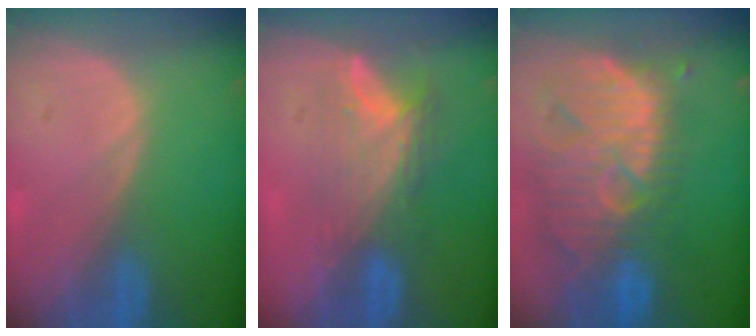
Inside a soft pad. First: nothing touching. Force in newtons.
{"total": 8.2, "press": 6.8, "slide": 4.7}
{"total": 13.2, "press": 11.4, "slide": 6.6}